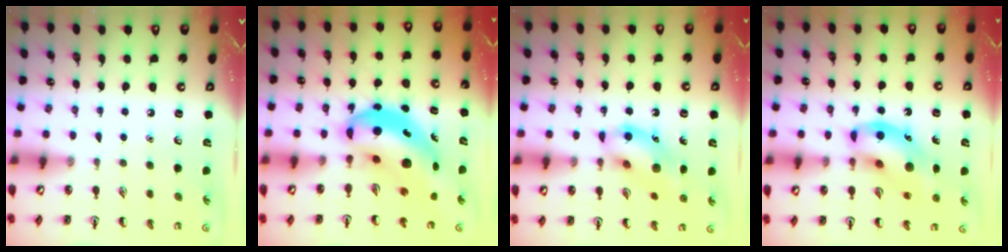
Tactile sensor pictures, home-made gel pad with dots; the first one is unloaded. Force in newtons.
{"total": 10.3, "press": 9.9, "slide": 3.0}
{"total": 11.8, "press": 11.7, "slide": 1.1}
{"total": 14.1, "press": 13.7, "slide": 3.2}